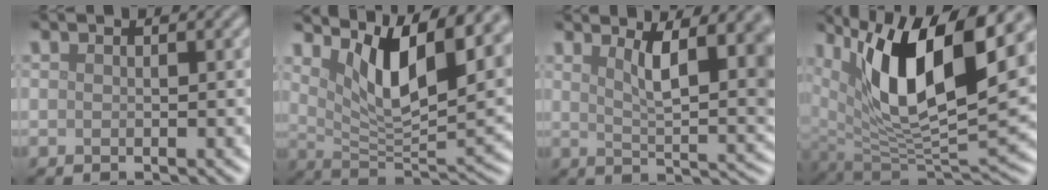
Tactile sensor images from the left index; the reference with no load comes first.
{"total": 10.4, "force": [5.2, 3.5, 8.3], "torque": [-0.133, -0.007, 0.091]}
{"total": 8.3, "force": [2.7, 2.8, 7.3], "torque": [-0.099, 0.000, 0.045]}
{"total": 13.5, "force": [5.3, 5.0, 11.4], "torque": [-0.194, -0.005, 0.095]}